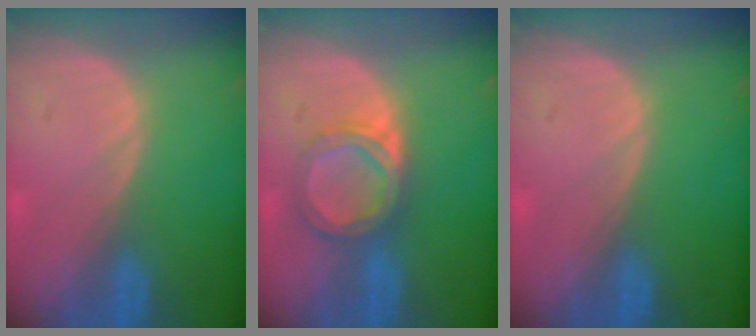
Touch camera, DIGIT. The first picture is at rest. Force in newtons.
{"total": 5.2, "press": 5.0, "slide": 1.3}
{"total": 0.0}